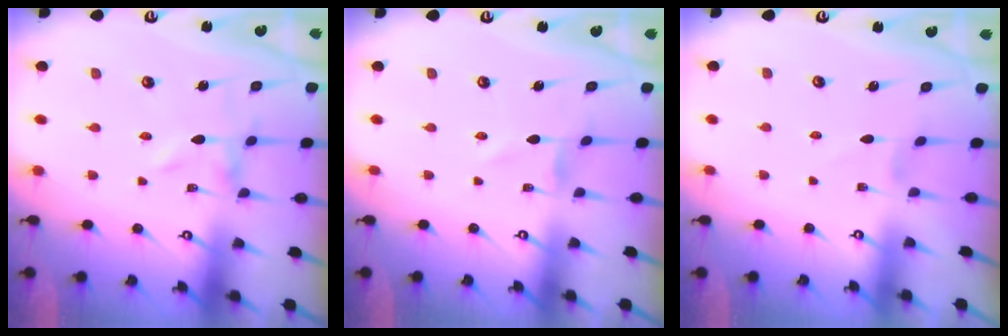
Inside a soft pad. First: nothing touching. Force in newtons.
{"total": 0.6, "press": 0.6, "slide": 0.1}
{"total": 0.0}